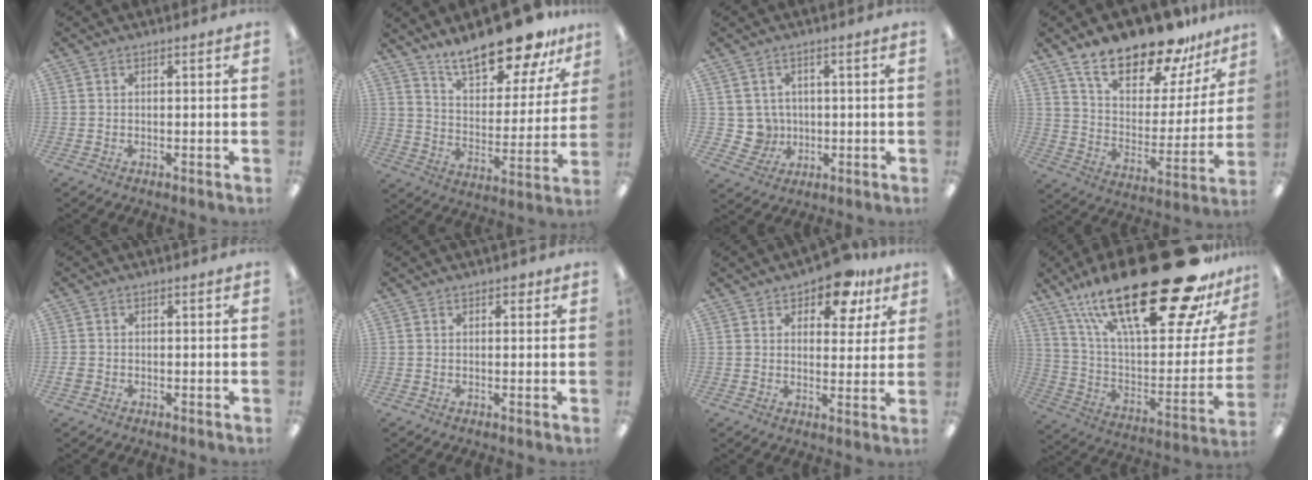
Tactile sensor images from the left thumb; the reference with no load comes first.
{"total": 17.9, "force": [15.3, 5.0, 7.9], "torque": [-0.132, -0.107, 0.265]}
{"total": 5.3, "force": [0.7, 5.2, 0.7], "torque": [-0.022, -0.001, 0.016]}
{"total": 20.1, "force": [16.5, 7.1, 9.0], "torque": [-0.158, -0.110, 0.288]}
{"total": 1.5, "force": [-0.3, 1.3, 0.7], "torque": [-0.011, 0.003, -0.007]}
{"total": 1.5, "force": [0.9, 0.9, 0.9], "torque": [-0.009, 0.001, 0.013]}
{"total": 10.1, "force": [6.9, 4.7, 5.6], "torque": [-0.065, -0.031, 0.117]}
{"total": 36.0, "force": [22.1, 12.3, 25.6], "torque": [-0.376, -0.139, 0.393]}